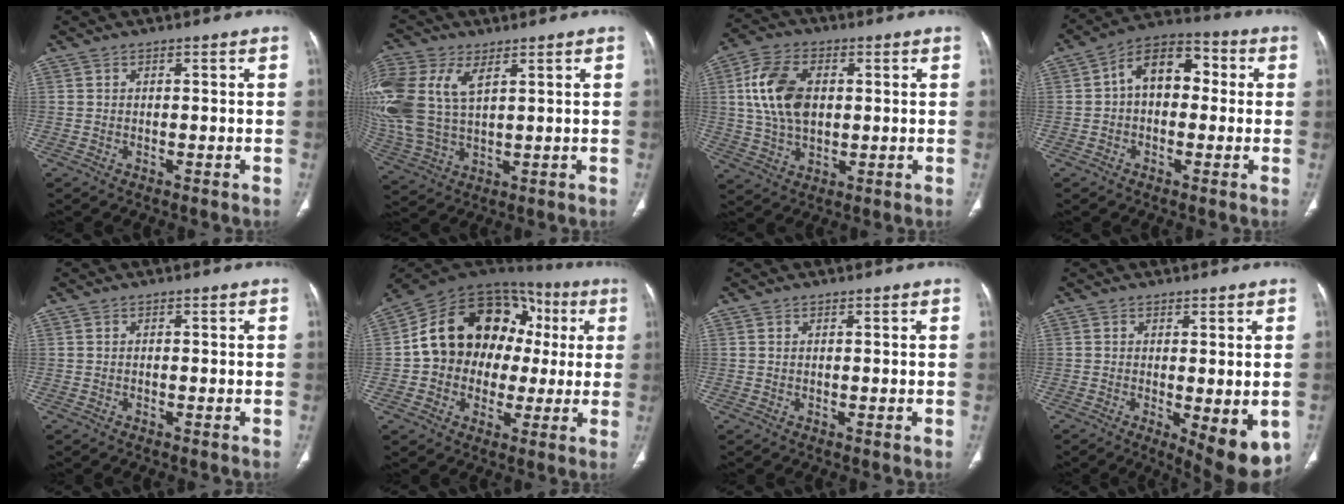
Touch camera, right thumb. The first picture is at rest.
{"total": 17.6, "force": [5.5, 10.3, 13.2], "torque": [-0.338, 0.001, 0.110]}
{"total": 12.5, "force": [1.9, 8.0, 9.3], "torque": [-0.176, 0.006, 0.036]}
{"total": 11.3, "force": [1.0, 7.6, 8.3], "torque": [-0.102, 0.037, 0.003]}
{"total": 0.0}
{"total": 21.7, "force": [2.2, 16.7, 13.7], "torque": [-0.178, 0.049, 0.034]}
{"total": 0.0}
{"total": 9.9, "force": [-2.8, 3.4, 8.9], "torque": [-0.111, -0.022, -0.030]}